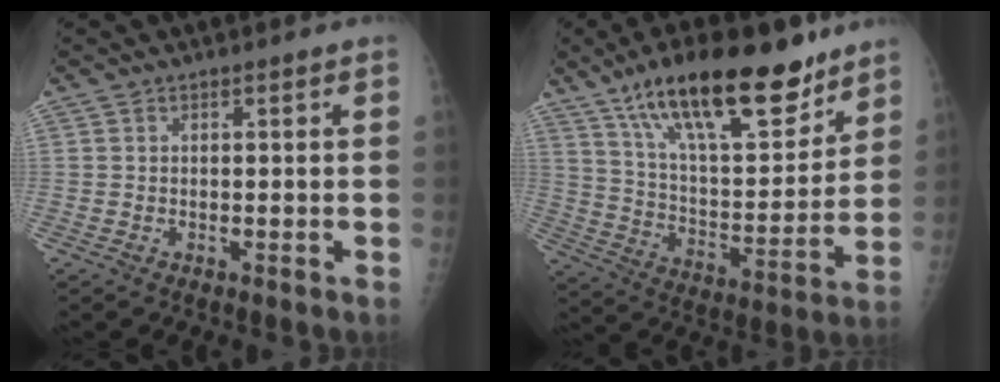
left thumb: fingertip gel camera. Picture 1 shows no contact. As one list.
[{"total": 24.2, "force": [16.2, 8.4, 15.8], "torque": [-0.223, -0.061, 0.273]}]